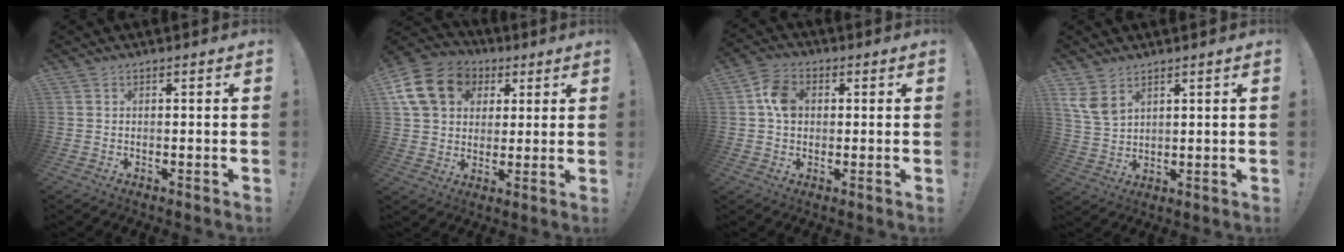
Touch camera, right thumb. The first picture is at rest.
{"total": 16.7, "force": [5.8, 13.5, 7.9], "torque": [-0.123, -0.013, 0.120]}
{"total": 7.7, "force": [0.9, 6.0, 4.8], "torque": [-0.081, 0.013, 0.018]}
{"total": 7.2, "force": [4.2, 4.2, 4.0], "torque": [-0.084, -0.015, 0.085]}